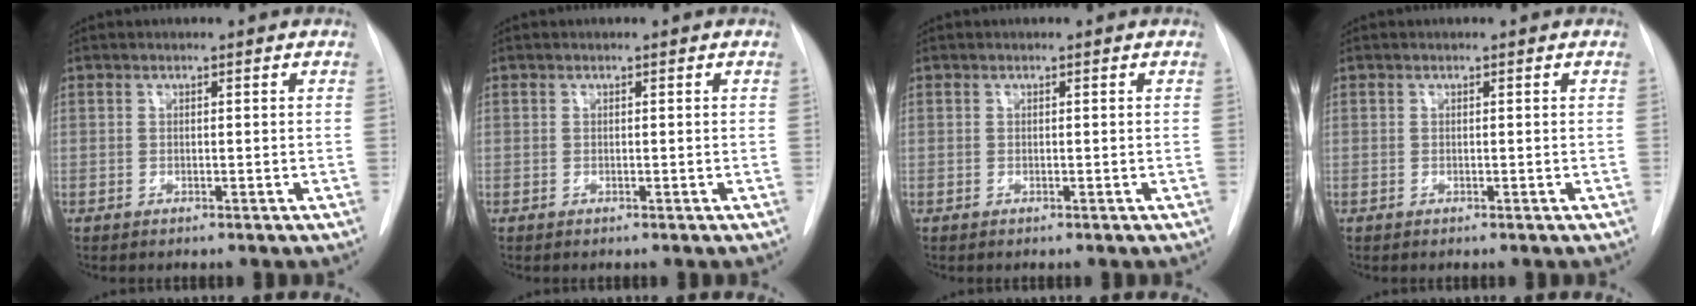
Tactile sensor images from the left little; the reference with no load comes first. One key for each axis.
{"total": 0.0}
{"total": 0.0}
{"total": 0.0}